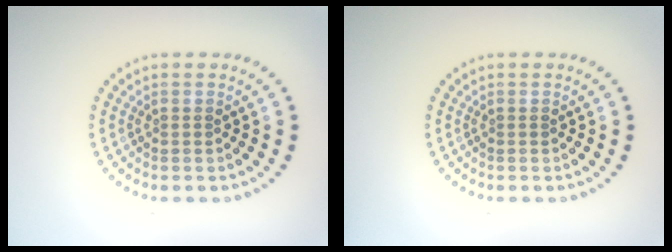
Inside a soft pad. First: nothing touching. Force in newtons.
{"total": 0.0}